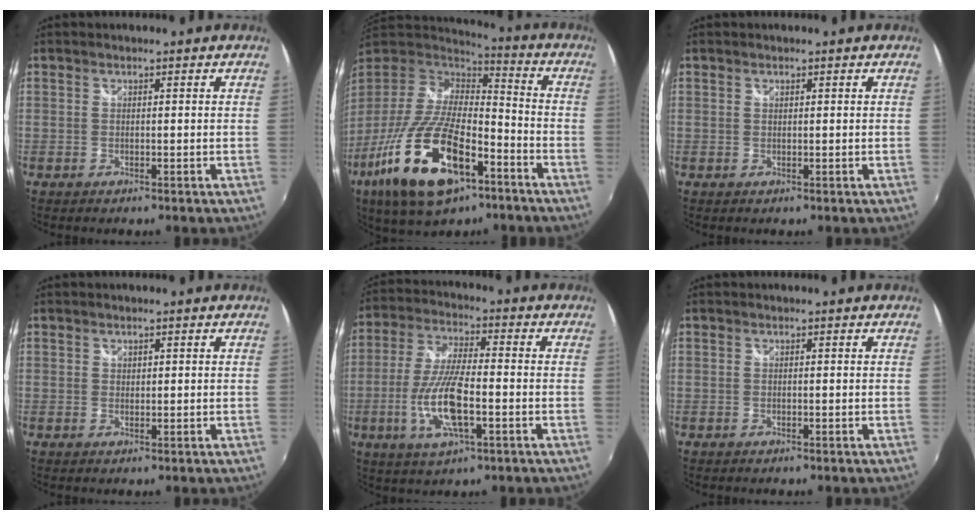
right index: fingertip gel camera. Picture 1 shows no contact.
{"total": 25.2, "force": [-13.0, 10.4, 18.9], "torque": [-0.383, -0.045, -0.228]}
{"total": 0.0}
{"total": 0.8, "force": [0.5, 0.6, 0.2], "torque": [0.000, 0.002, 0.007]}
{"total": 12.5, "force": [-3.6, 3.7, 11.4], "torque": [-0.237, -0.010, -0.069]}
{"total": 0.0}